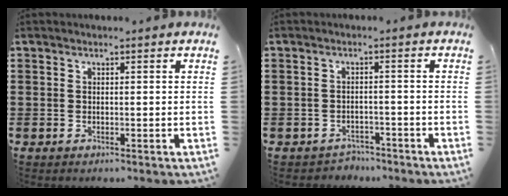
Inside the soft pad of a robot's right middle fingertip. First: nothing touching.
{"total": 2.0, "force": [-1.9, 0.5, -0.1], "torque": [-0.009, -0.002, -0.042]}